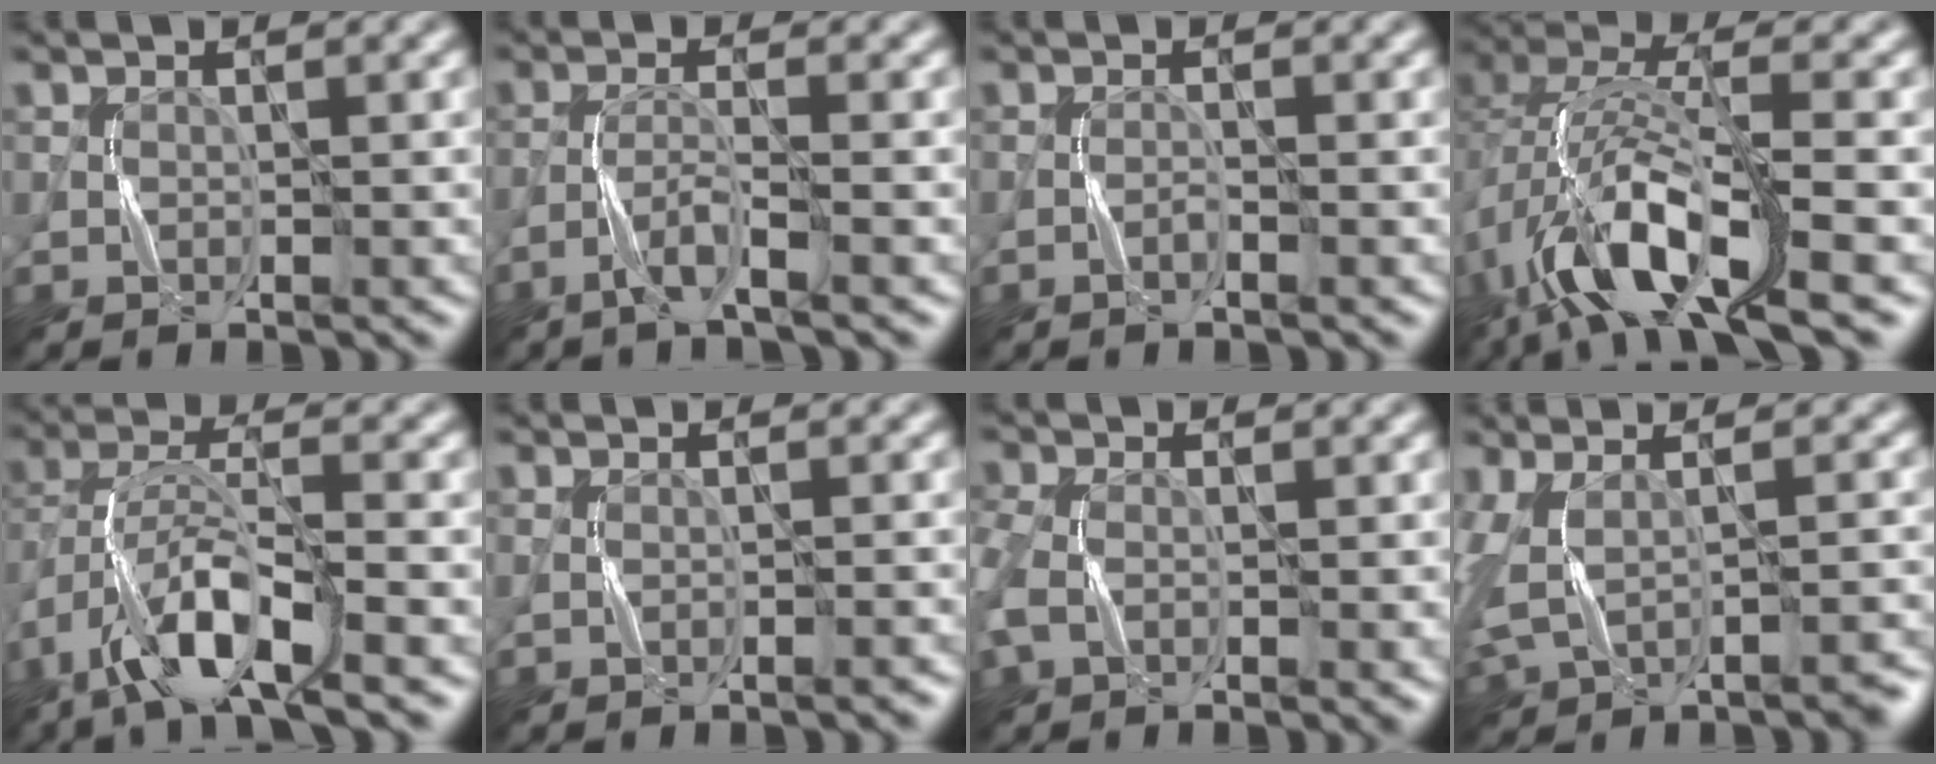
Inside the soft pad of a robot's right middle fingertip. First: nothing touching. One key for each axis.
{"total": 2.6, "fx": -1.8, "fy": 0.1, "fz": 1.9, "tx": -0.036, "ty": 0.008, "tz": -0.042}
{"total": 0.7, "fx": -0.5, "fy": 0.1, "fz": 0.4, "tx": -0.004, "ty": 0.006, "tz": -0.012}
{"total": 11.0, "fx": -5.4, "fy": 4.1, "fz": 8.7, "tx": -0.172, "ty": 0.010, "tz": -0.106}
{"total": 9.0, "fx": -5.2, "fy": 2.7, "fz": 6.8, "tx": -0.129, "ty": 0.007, "tz": -0.101}
{"total": 1.1, "fx": -0.1, "fy": 0.5, "fz": 1.0, "tx": -0.006, "ty": 0.000, "tz": -0.006}
{"total": 4.2, "fx": -0.8, "fy": 2.6, "fz": 3.2, "tx": -0.085, "ty": 0.000, "tz": -0.022}
{"total": 5.5, "fx": -1.1, "fy": 2.6, "fz": 4.8, "tx": -0.096, "ty": -0.013, "tz": -0.016}